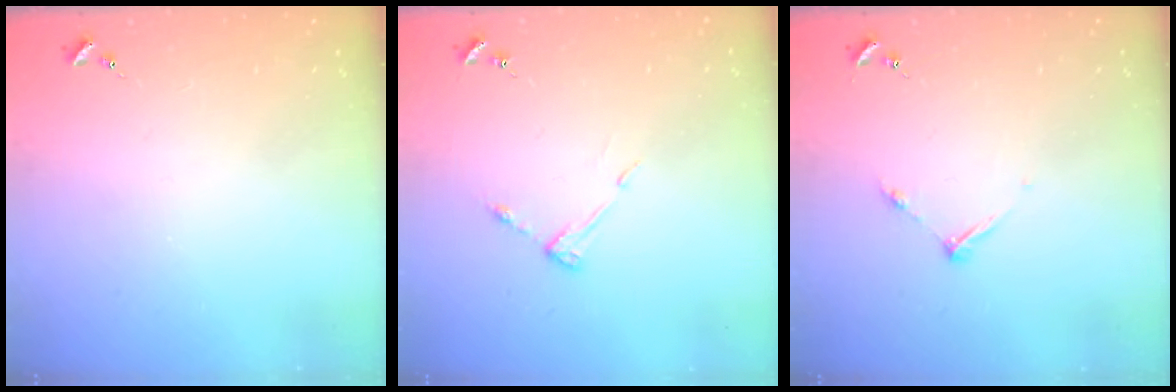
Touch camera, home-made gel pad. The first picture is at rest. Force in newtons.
{"total": 5.0, "press": 4.9, "slide": 0.4}
{"total": 5.6, "press": 5.6, "slide": 0.6}